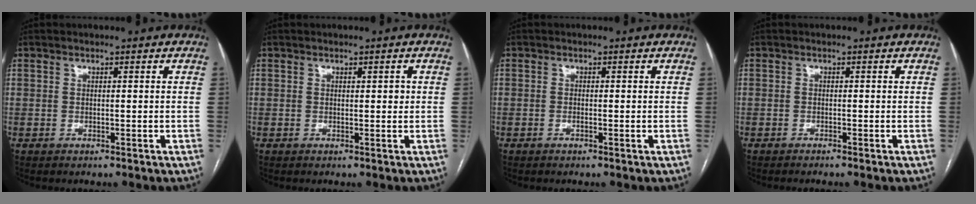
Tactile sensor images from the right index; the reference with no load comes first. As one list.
[{"total": 1.0, "force": [0.3, 0.5, 0.9], "torque": [-0.008, 0.002, 0.004]}, {"total": 0.5, "force": [-0.2, 0.0, 0.5], "torque": [-0.009, -0.001, -0.003]}, {"total": 1.1, "force": [-0.9, -0.3, 0.5], "torque": [-0.007, 0.004, -0.015]}]